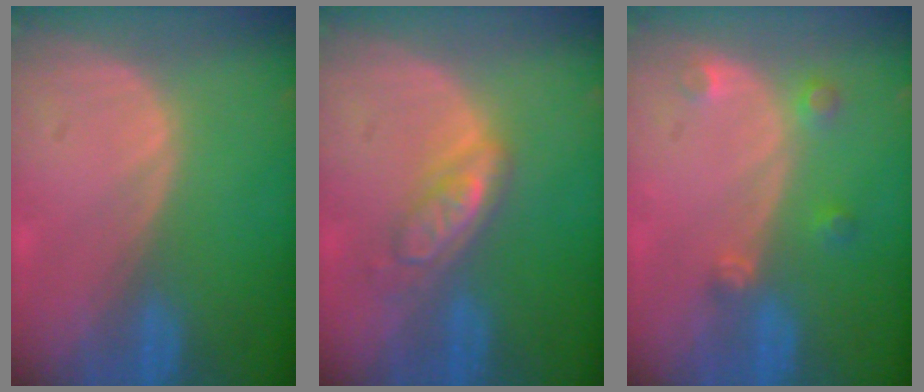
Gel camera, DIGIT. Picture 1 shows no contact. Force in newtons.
{"total": 5.4, "press": 4.7, "slide": 2.8}
{"total": 2.7, "press": 2.6, "slide": 0.4}